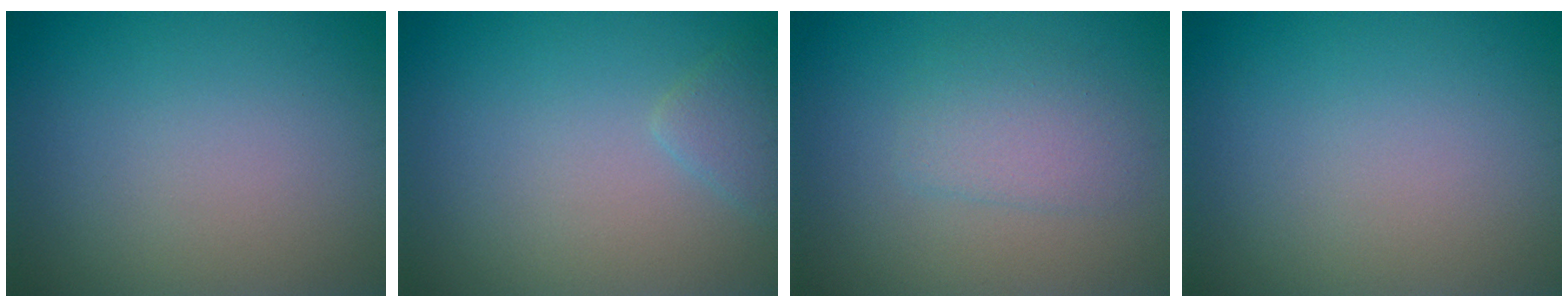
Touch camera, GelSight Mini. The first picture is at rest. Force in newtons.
{"total": 1.5, "press": 1.5, "slide": 0.0}
{"total": 2.4, "press": 2.4, "slide": 0.1}
{"total": 0.0}